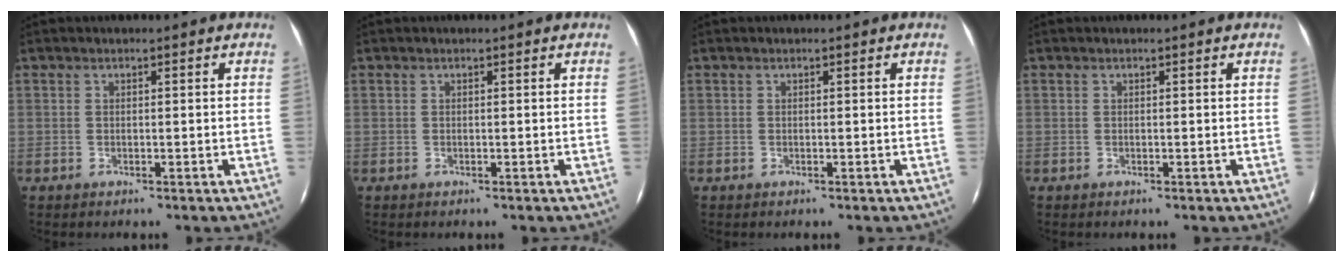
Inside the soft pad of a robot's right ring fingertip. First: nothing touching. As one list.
[{"total": 0.0}, {"total": 0.0}, {"total": 0.0}]